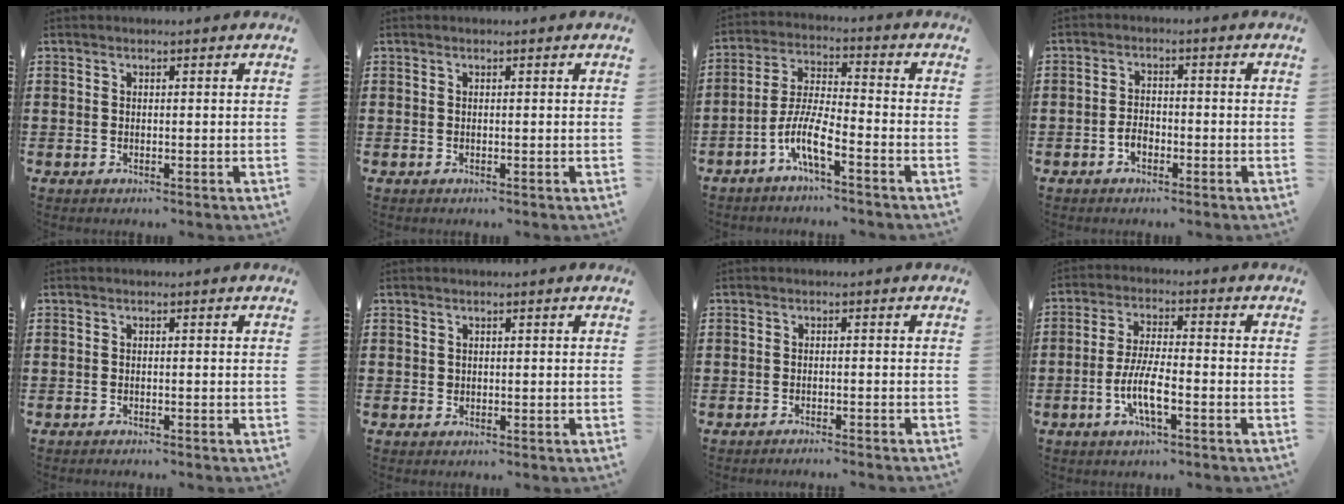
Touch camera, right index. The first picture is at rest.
{"total": 0.0}
{"total": 7.5, "force": [-4.4, 1.6, 5.8], "torque": [-0.145, -0.011, -0.091]}
{"total": 2.2, "force": [-1.2, 1.2, 1.4], "torque": [-0.030, 0.000, -0.023]}
{"total": 0.6, "force": [-0.6, -0.1, 0.0], "torque": [-0.003, -0.005, -0.011]}
{"total": 0.6, "force": [0.2, 0.5, 0.1], "torque": [-0.004, 0.004, 0.003]}
{"total": 1.3, "force": [-1.3, -0.4, 0.3], "torque": [-0.006, -0.001, -0.025]}
{"total": 6.7, "force": [-2.5, 1.6, 6.1], "torque": [-0.135, -0.011, -0.050]}